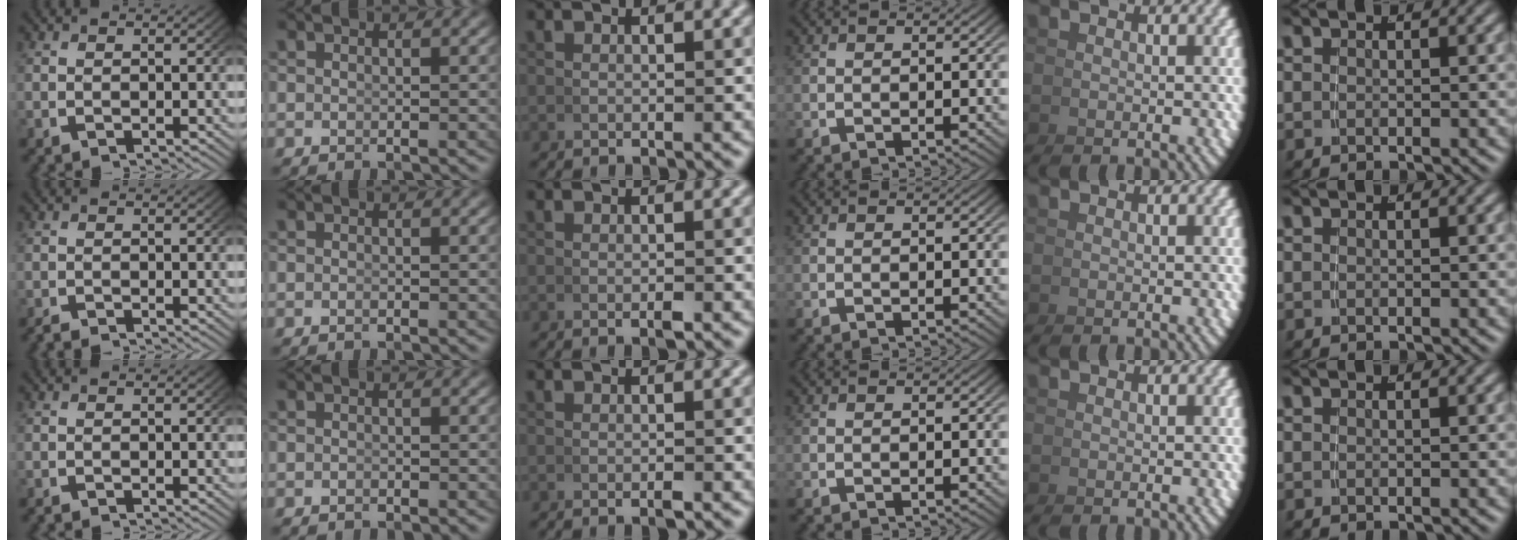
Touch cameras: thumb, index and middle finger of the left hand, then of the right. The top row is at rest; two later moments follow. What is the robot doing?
{"motion": "grasp_and_lifting", "object": "calculator"}